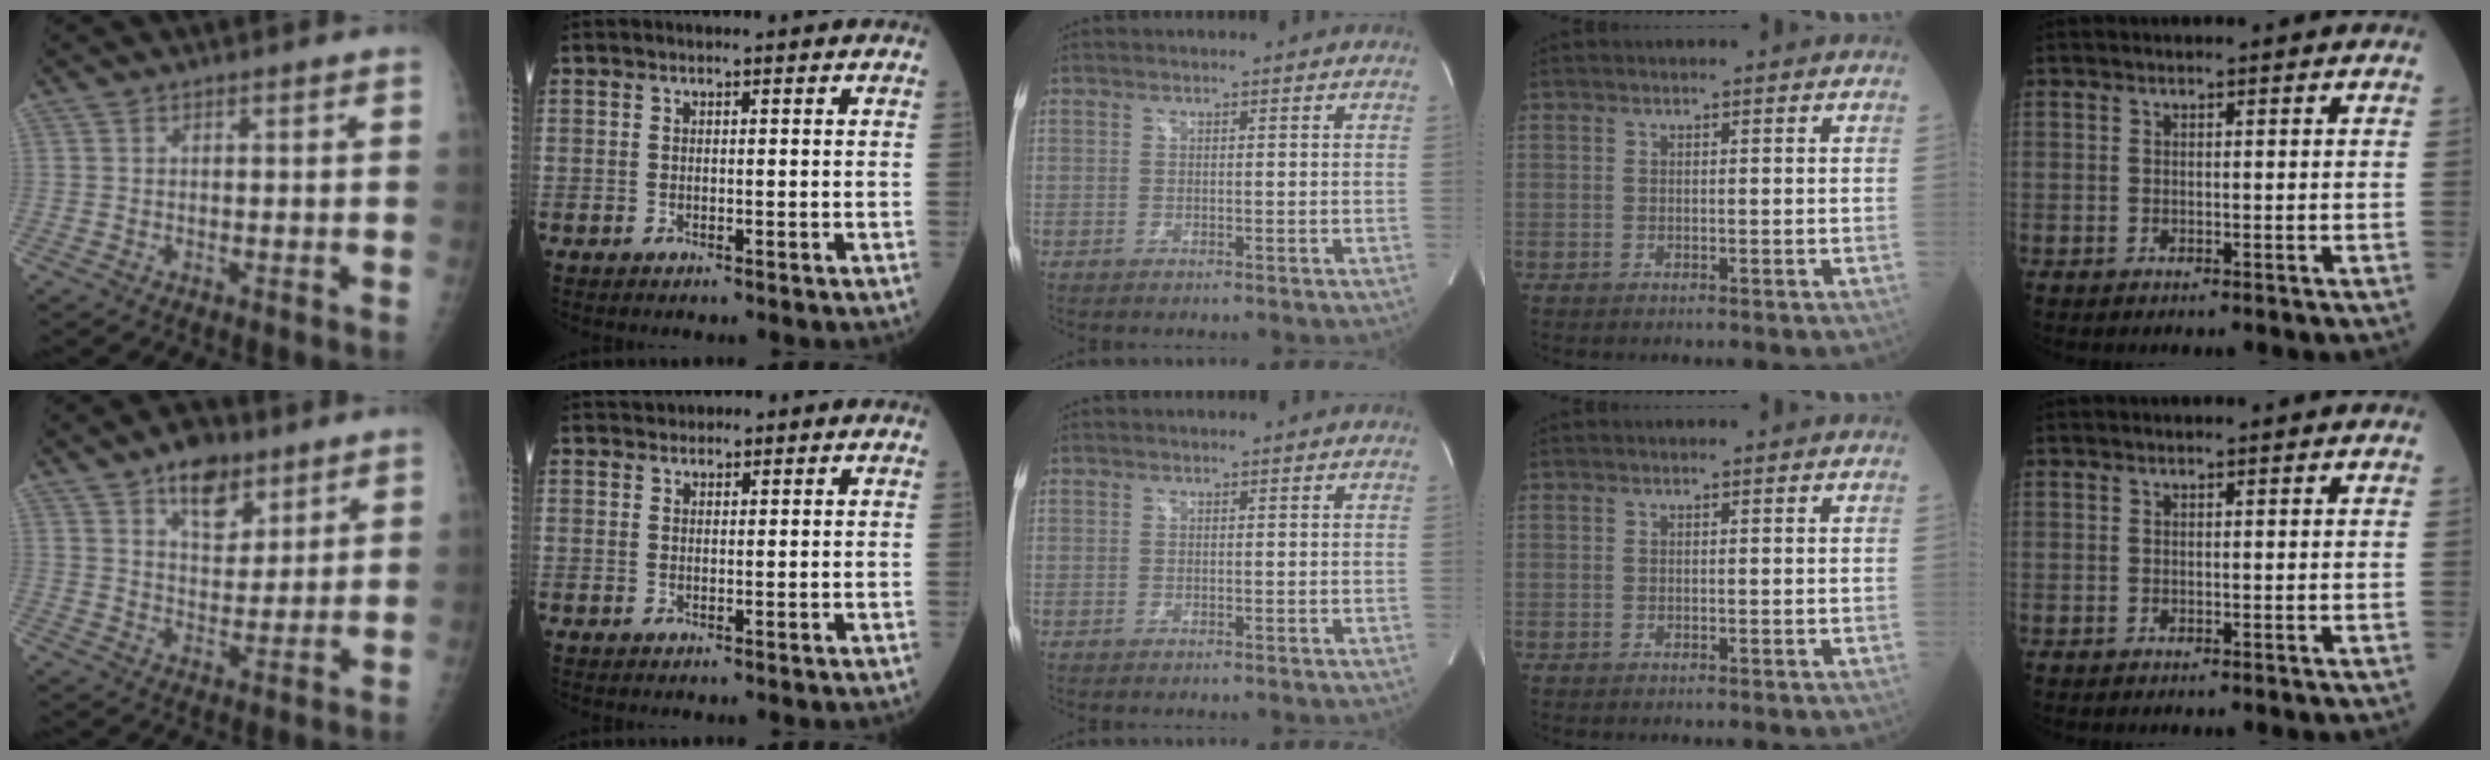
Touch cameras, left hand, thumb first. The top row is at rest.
{"thumb": {"total": 9.9, "force": [6.0, 5.5, 5.6], "torque": [-0.057, -0.033, 0.098]}, "index": {"total": 2.3, "force": [1.9, 1.2, 0.5], "torque": [-0.006, 0.021, 0.025]}}